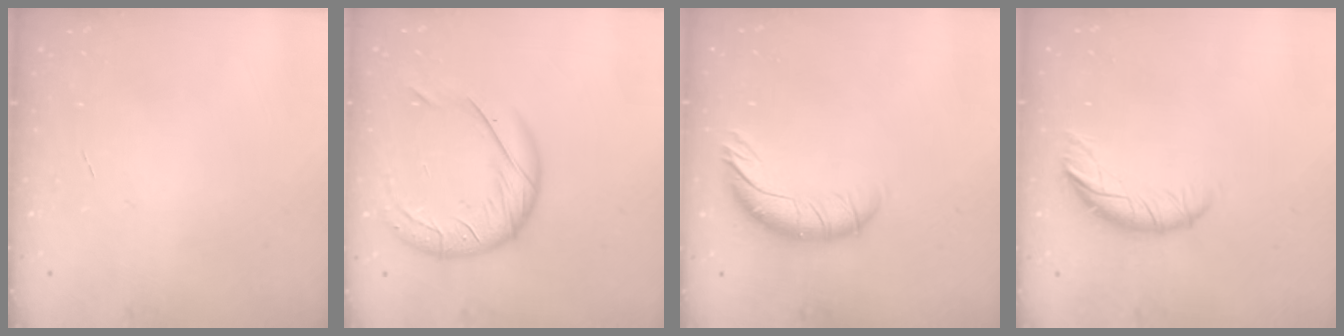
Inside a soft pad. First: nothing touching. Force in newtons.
{"total": 16.0, "press": 15.8, "slide": 2.1}
{"total": 10.5, "press": 10.3, "slide": 2.2}
{"total": 9.0, "press": 8.9, "slide": 0.6}